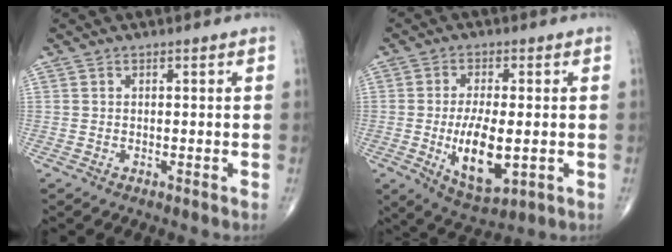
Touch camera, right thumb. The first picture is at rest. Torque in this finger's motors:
{"motor_torque": [-0.13, 0.66, 0.70, 0.46, 0.28]}